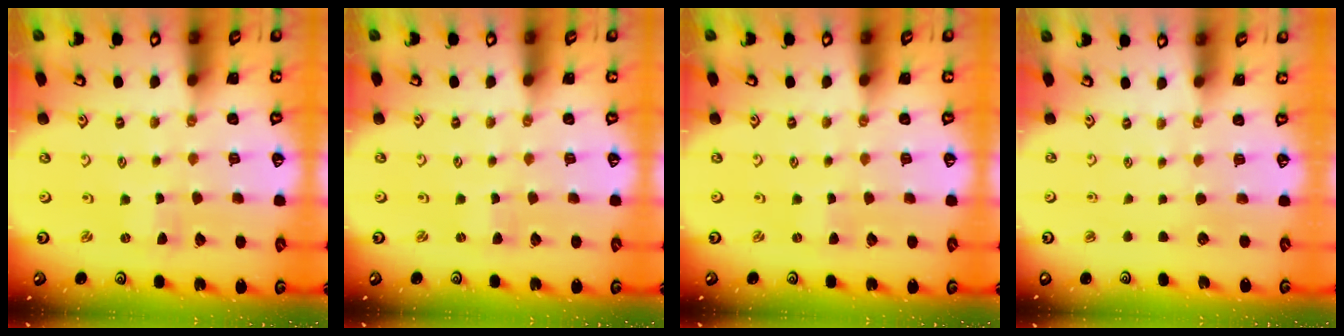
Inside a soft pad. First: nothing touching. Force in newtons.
{"total": 0.6, "press": 0.6, "slide": 0.1}
{"total": 0.0}
{"total": 0.0}